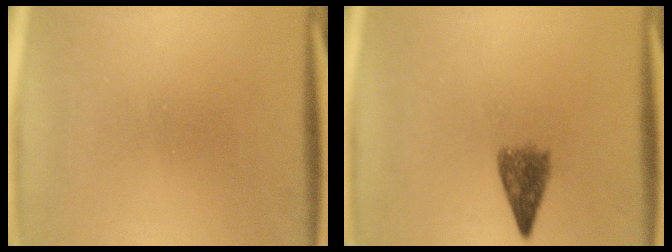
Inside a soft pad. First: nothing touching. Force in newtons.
{"total": 4.1}